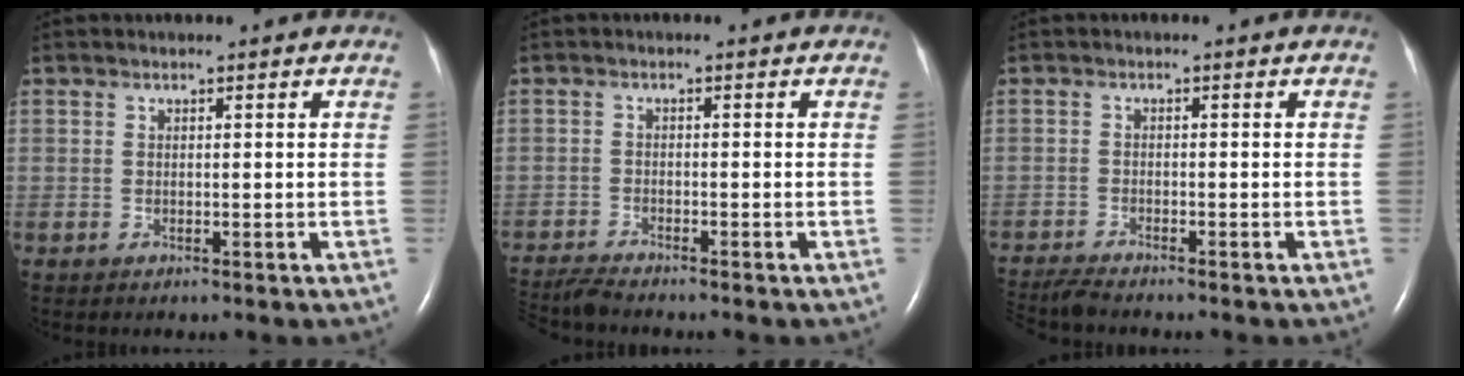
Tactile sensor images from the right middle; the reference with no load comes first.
{"total": 4.8, "force": [-4.7, -0.5, 1.1], "torque": [-0.022, -0.024, -0.086]}
{"total": 4.7, "force": [-4.5, -0.2, 1.3], "torque": [-0.026, -0.022, -0.081]}